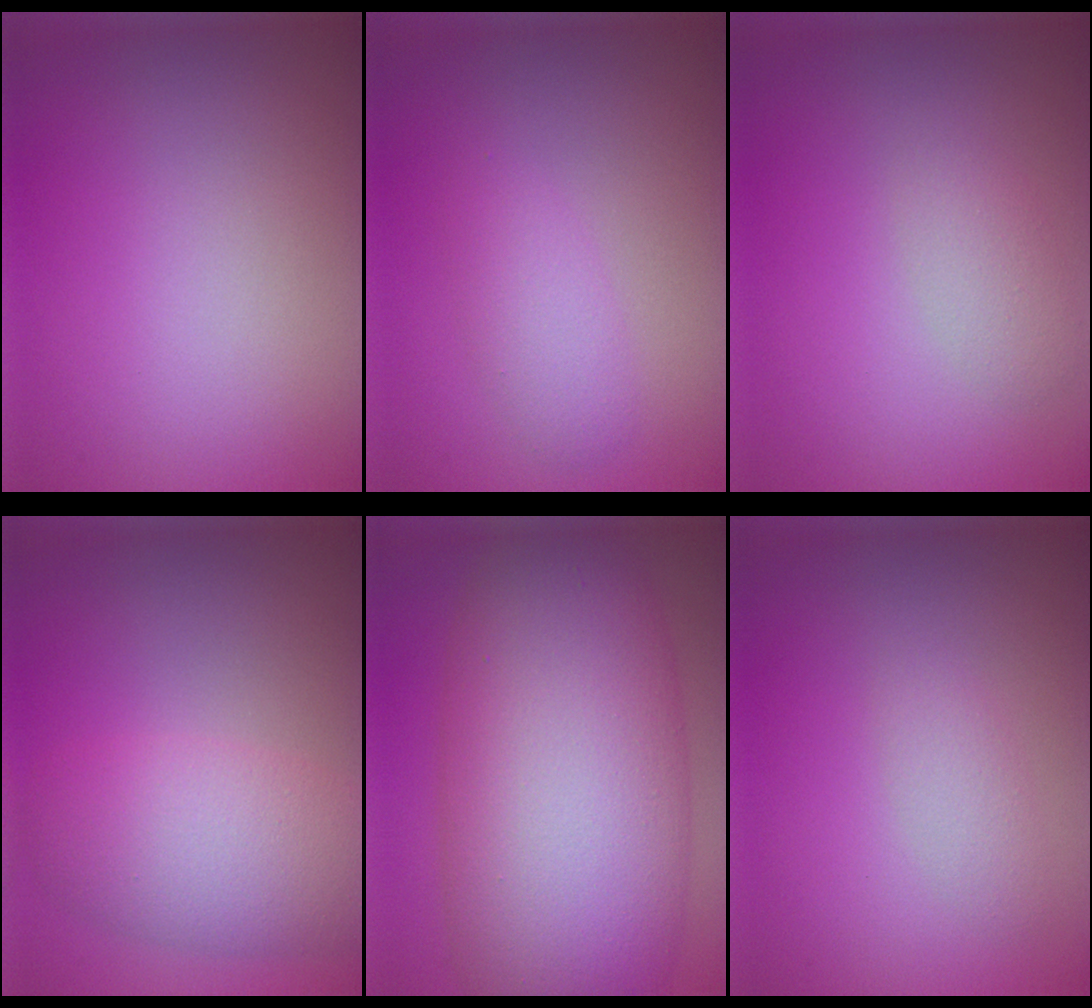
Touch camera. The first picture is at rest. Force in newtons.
{"total": 2.0, "press": 2.0, "slide": 0.1}
{"total": 1.7, "press": 1.7, "slide": 0.0}
{"total": 5.4, "press": 5.4, "slide": 0.3}
{"total": 14.9, "press": 14.9, "slide": 0.1}
{"total": 1.3, "press": 1.3, "slide": 0.1}